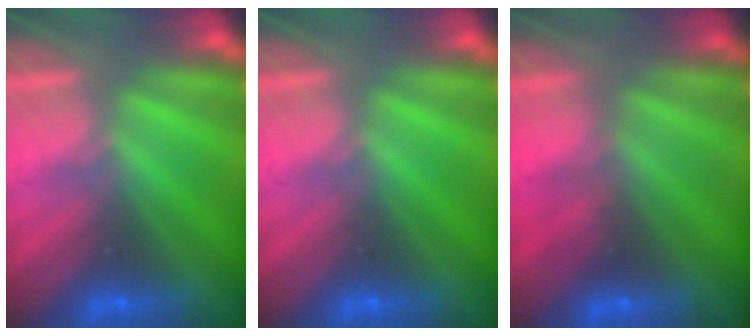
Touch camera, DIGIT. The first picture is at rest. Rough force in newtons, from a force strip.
{"total": 0.0}
{"total": 2.2}